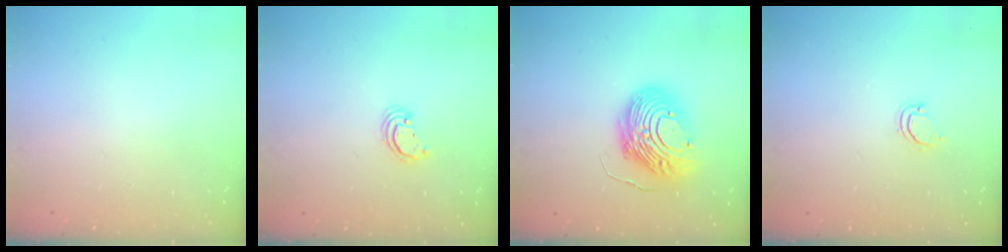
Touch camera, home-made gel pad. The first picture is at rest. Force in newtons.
{"total": 2.2, "press": 2.2, "slide": 0.2}
{"total": 14.6, "press": 14.6, "slide": 1.5}
{"total": 3.1, "press": 3.1, "slide": 0.2}